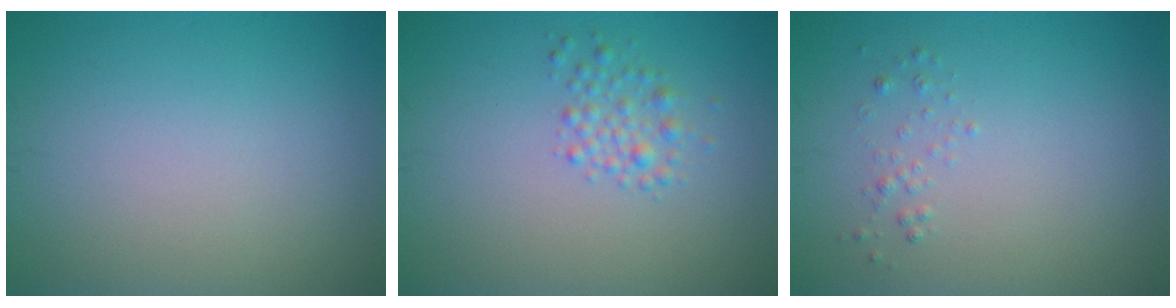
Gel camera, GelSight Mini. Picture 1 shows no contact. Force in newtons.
{"total": 1.8, "press": 1.8, "slide": 0.1}
{"total": 0.7, "press": 0.7, "slide": 0.1}